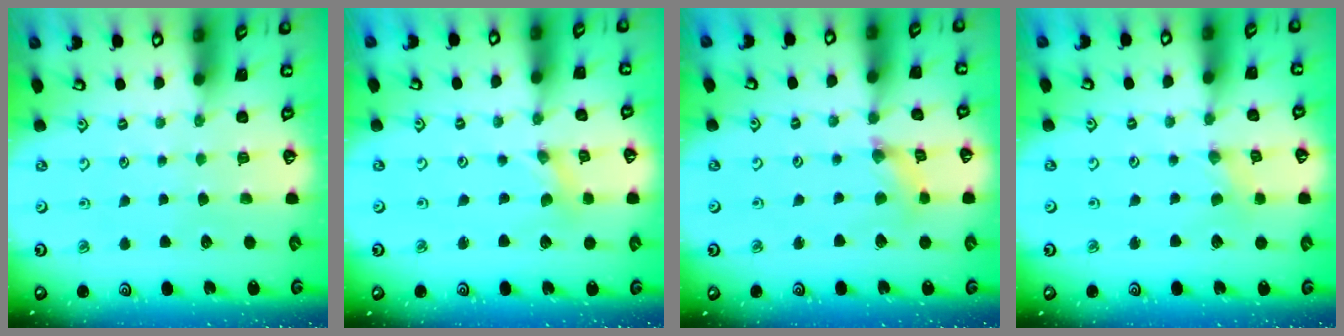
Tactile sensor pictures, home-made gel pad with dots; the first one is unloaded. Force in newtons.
{"total": 0.0}
{"total": 2.2, "press": 2.2, "slide": 0.4}
{"total": 0.0}